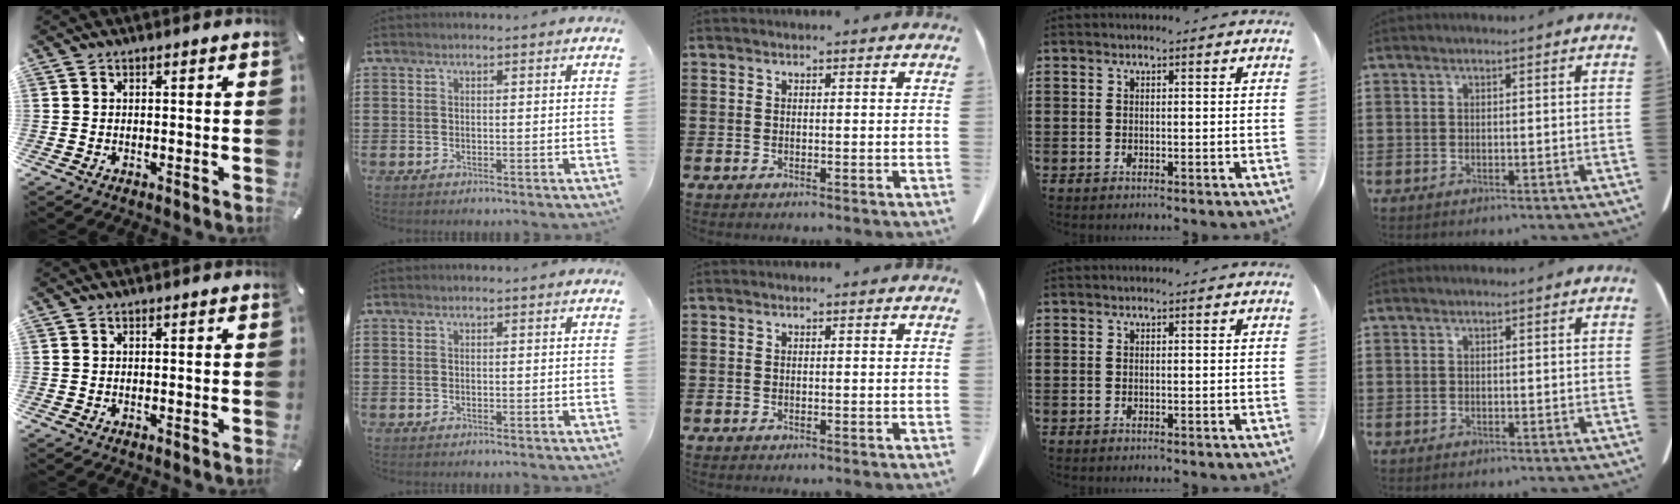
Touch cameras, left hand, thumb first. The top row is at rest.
{}